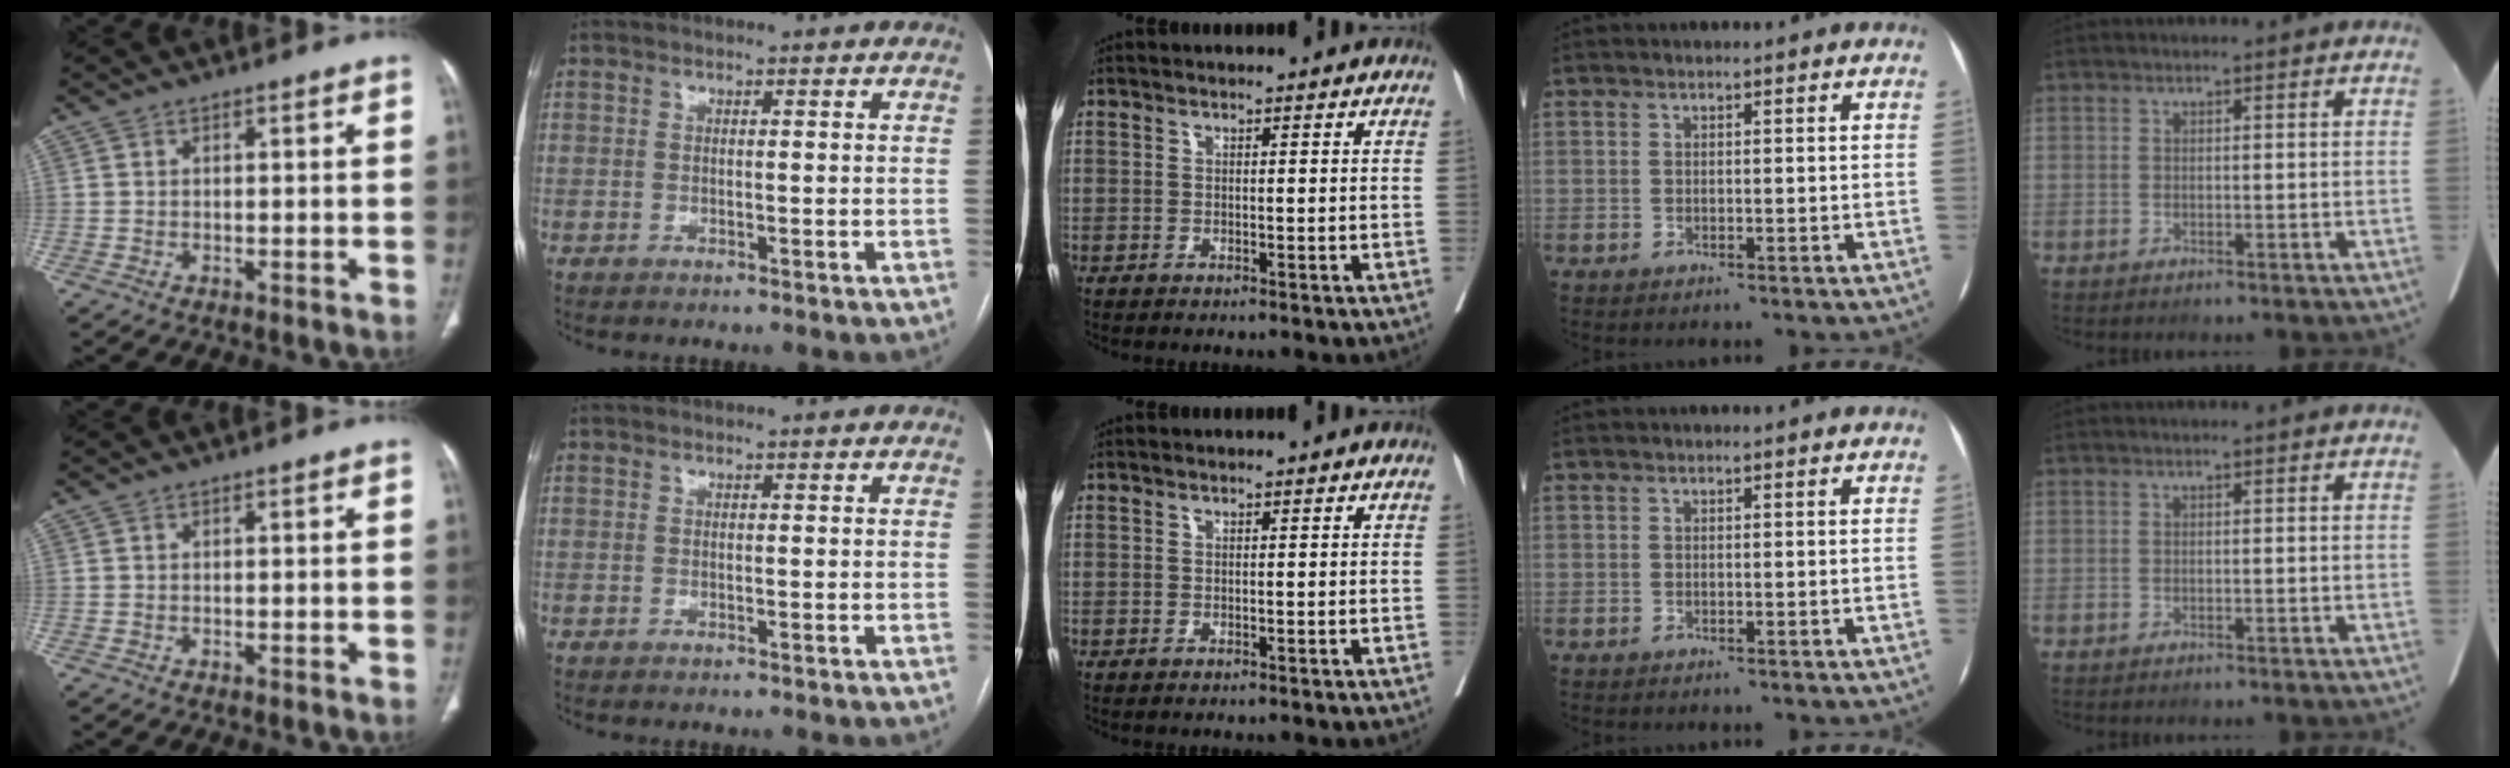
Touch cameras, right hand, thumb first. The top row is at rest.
{}